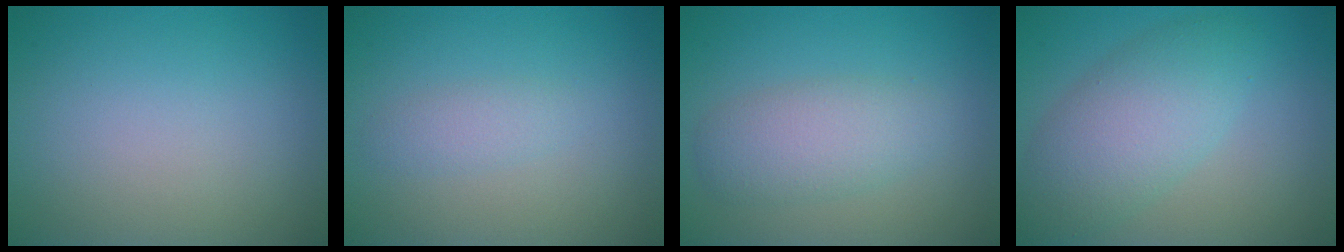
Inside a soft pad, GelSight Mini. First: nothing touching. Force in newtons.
{"total": 1.4, "press": 1.4, "slide": 0.0}
{"total": 2.2, "press": 2.2, "slide": 0.2}
{"total": 5.6, "press": 5.5, "slide": 0.4}